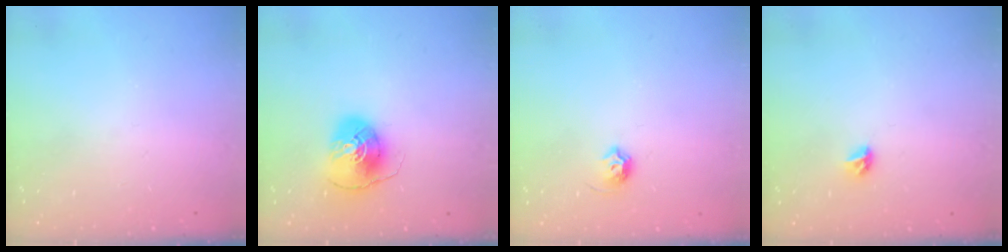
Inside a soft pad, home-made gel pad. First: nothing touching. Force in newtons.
{"total": 8.1, "press": 8.0, "slide": 1.2}
{"total": 6.1, "press": 6.0, "slide": 1.1}
{"total": 4.5, "press": 4.4, "slide": 0.9}